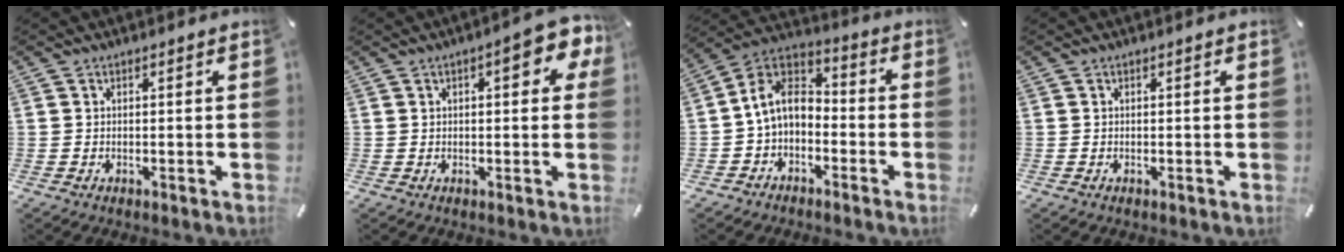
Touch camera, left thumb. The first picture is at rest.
{"total": 8.6, "force": [3.0, 3.2, 7.3], "torque": [-0.092, -0.011, 0.043]}
{"total": 9.5, "force": [-2.1, 7.0, 6.2], "torque": [-0.141, 0.017, -0.046]}
{"total": 0.0}